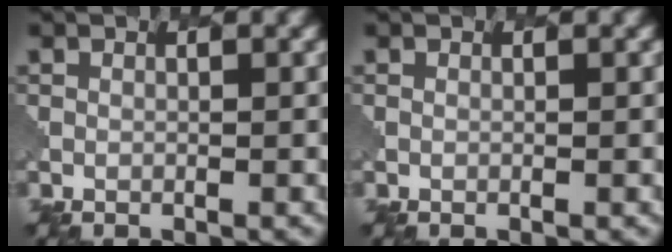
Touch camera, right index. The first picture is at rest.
{"total": 0.0}